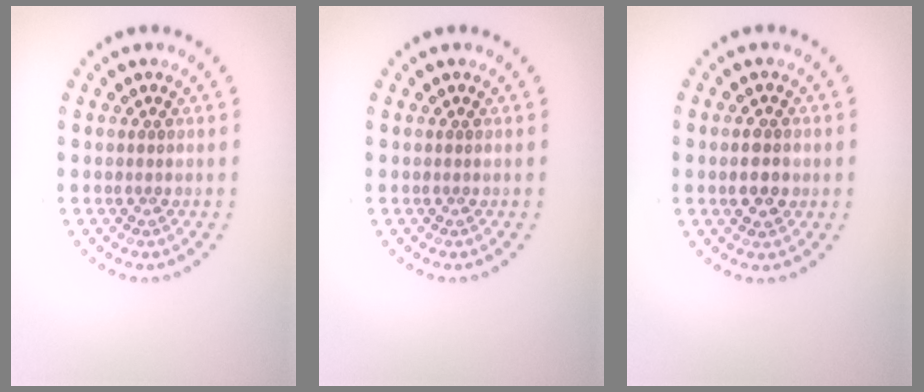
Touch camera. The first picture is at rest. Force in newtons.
{"total": 0.0}
{"total": 2.0, "press": 2.0, "slide": 0.2}